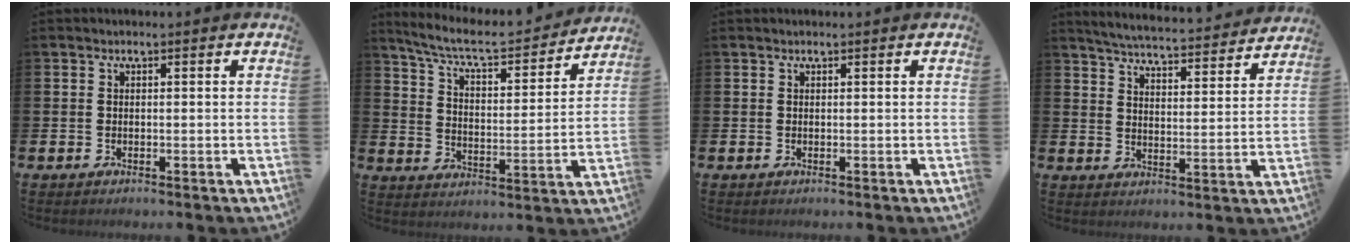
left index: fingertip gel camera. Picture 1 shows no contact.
{"total": 7.7, "force": [7.0, 1.7, 2.9], "torque": [-0.088, -0.045, 0.117]}
{"total": 0.0}
{"total": 5.4, "force": [5.3, 0.2, 0.9], "torque": [-0.033, -0.046, 0.088]}